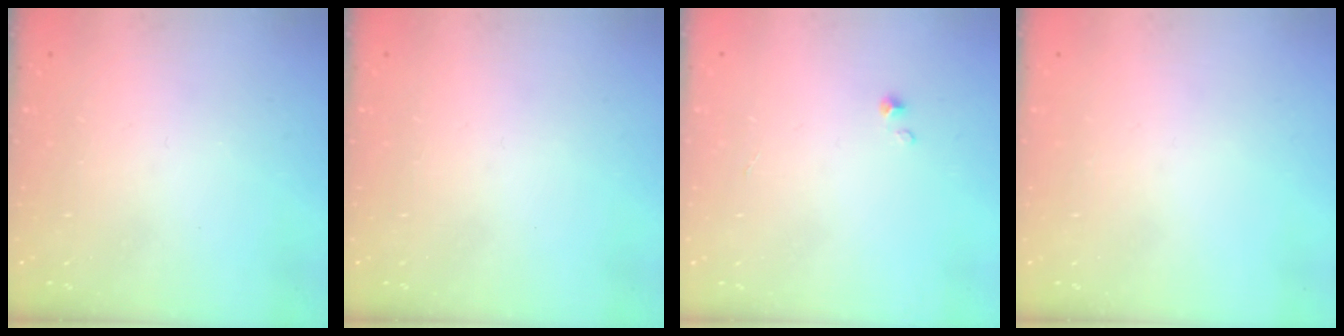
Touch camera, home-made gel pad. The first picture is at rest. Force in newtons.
{"total": 0.0}
{"total": 0.0}
{"total": 0.0}